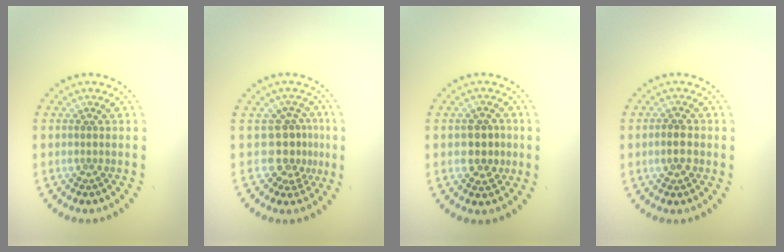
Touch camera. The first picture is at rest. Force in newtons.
{"total": 3.0, "press": 2.1, "slide": 2.1}
{"total": 2.7, "press": 2.7, "slide": 0.5}
{"total": 1.8, "press": 1.8, "slide": 0.3}